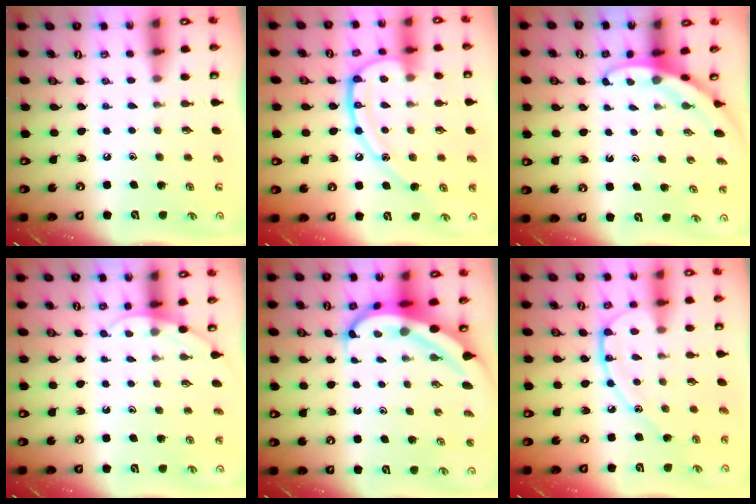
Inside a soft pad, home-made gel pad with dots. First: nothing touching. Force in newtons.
{"total": 18.1, "press": 18.0, "slide": 1.7}
{"total": 2.9, "press": 2.9, "slide": 0.1}
{"total": 3.7, "press": 3.7, "slide": 0.3}
{"total": 7.6, "press": 7.5, "slide": 1.5}
{"total": 10.6, "press": 10.6, "slide": 0.2}